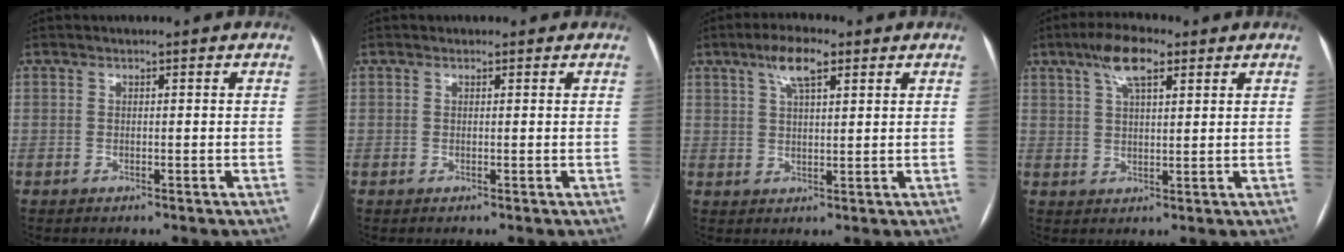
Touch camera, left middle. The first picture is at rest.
{"total": 0.8, "force": [0.6, 0.6, 0.1], "torque": [-0.002, 0.005, 0.004]}
{"total": 5.8, "force": [3.3, 1.5, 4.5], "torque": [-0.088, 0.014, 0.058]}
{"total": 6.8, "force": [3.9, 2.0, 5.2], "torque": [-0.102, 0.018, 0.068]}